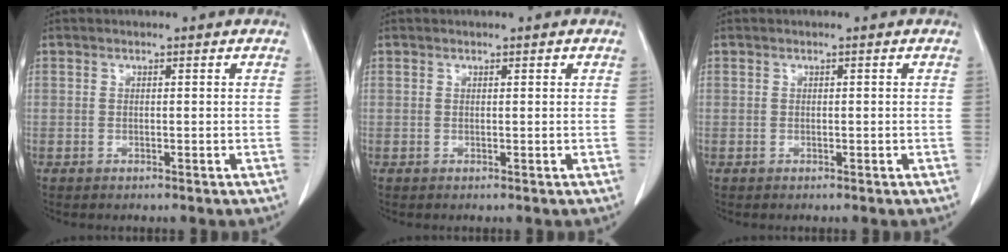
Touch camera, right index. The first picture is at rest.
{"total": 0.0}
{"total": 0.0}